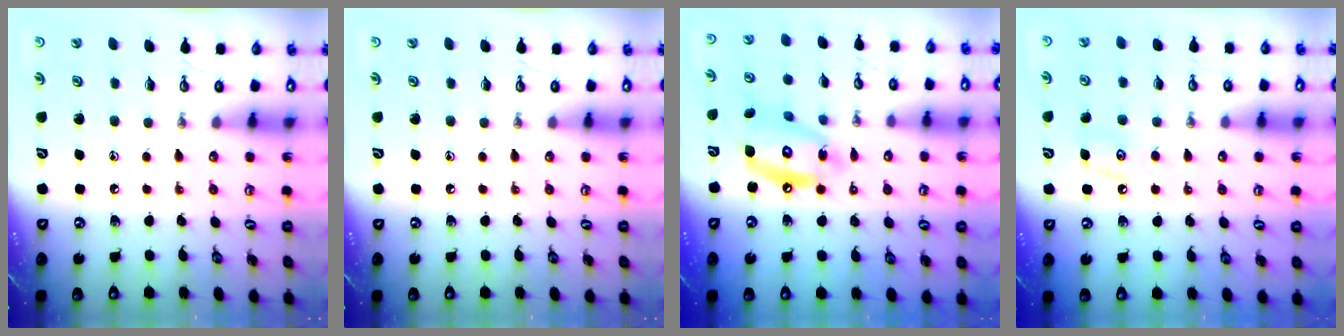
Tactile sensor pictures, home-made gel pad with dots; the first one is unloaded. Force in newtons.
{"total": 0.0}
{"total": 14.5, "press": 14.4, "slide": 1.3}
{"total": 7.7, "press": 7.6, "slide": 0.8}